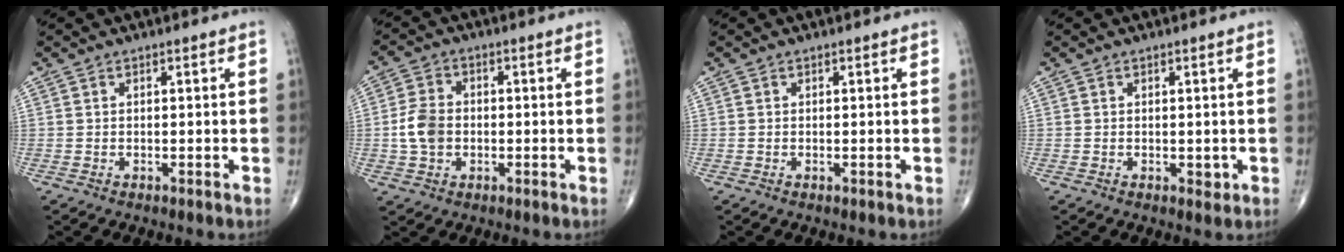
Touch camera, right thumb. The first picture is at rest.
{"total": 6.2, "force": [-0.8, 4.6, 4.0], "torque": [-0.073, 0.011, -0.018]}
{"total": 0.0}
{"total": 1.3, "force": [-0.1, 0.9, 0.9], "torque": [-0.005, -0.002, 0.000]}